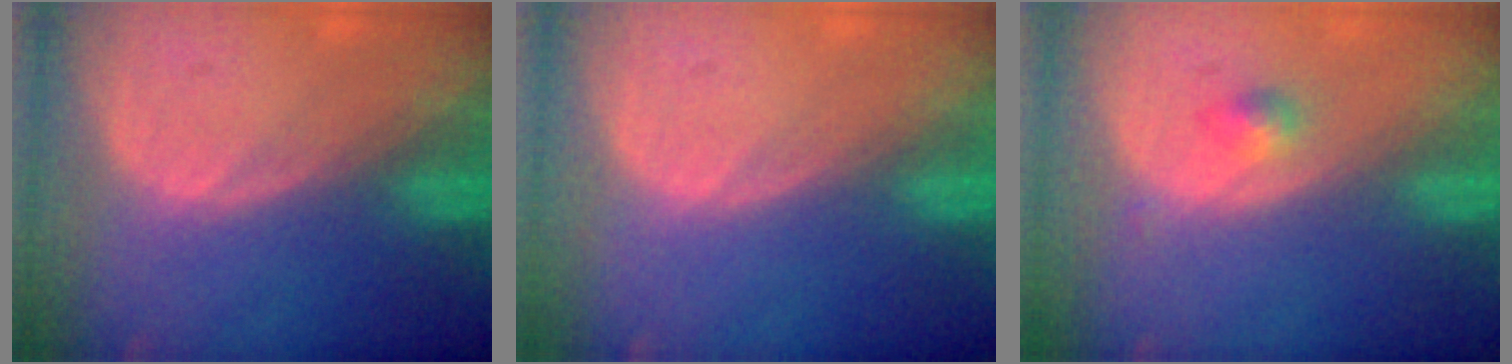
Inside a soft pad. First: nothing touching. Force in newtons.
{"total": 0.0}
{"total": 2.0, "press": 1.8, "slide": 0.8}